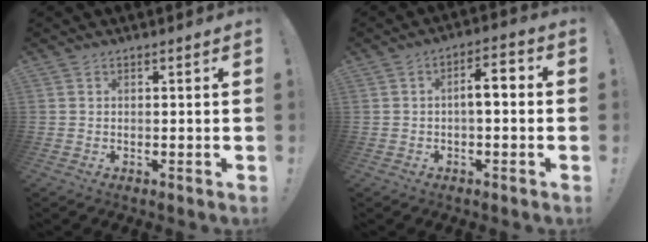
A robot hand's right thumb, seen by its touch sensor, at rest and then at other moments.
{"total": 5.9, "force": [-0.3, 2.1, 5.5], "torque": [-0.089, 0.006, -0.010]}